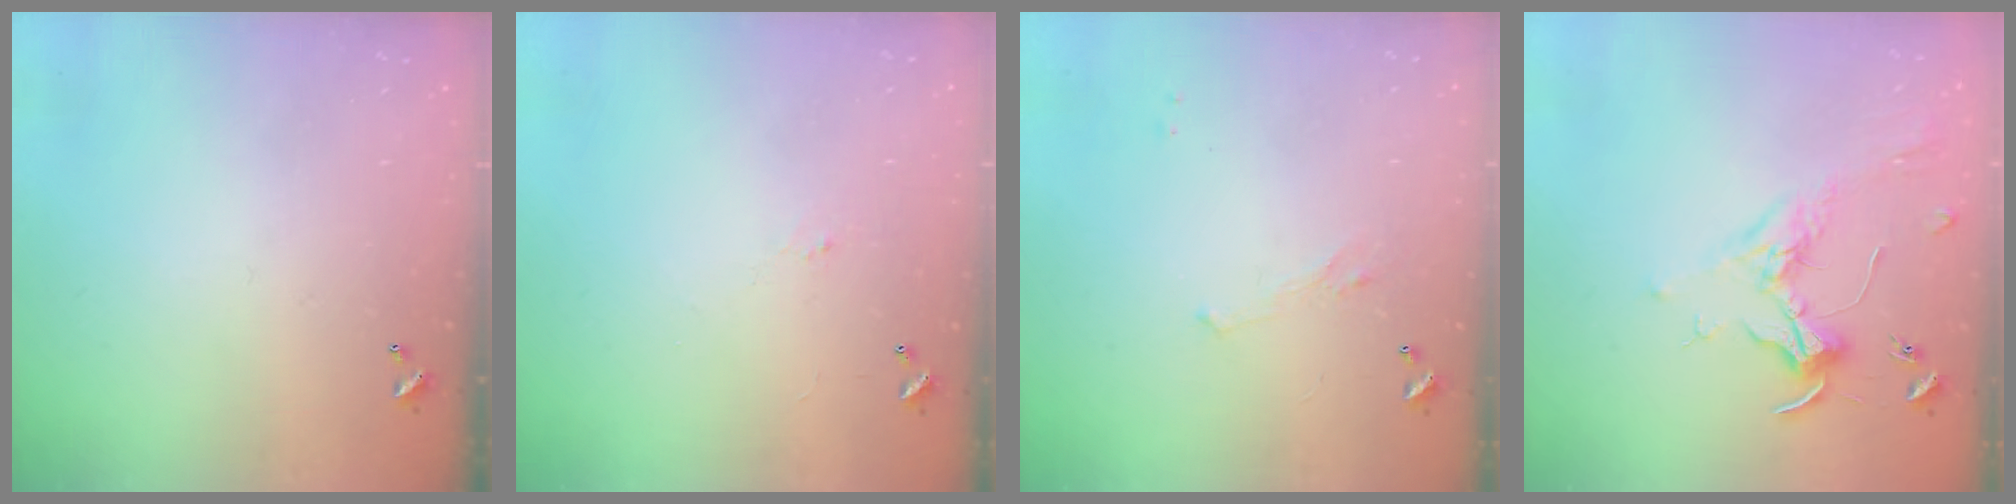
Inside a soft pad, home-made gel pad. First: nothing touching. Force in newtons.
{"total": 0.7, "press": 0.4, "slide": 0.6}
{"total": 1.4, "press": 1.3, "slide": 0.6}
{"total": 1.8, "press": 1.6, "slide": 0.8}